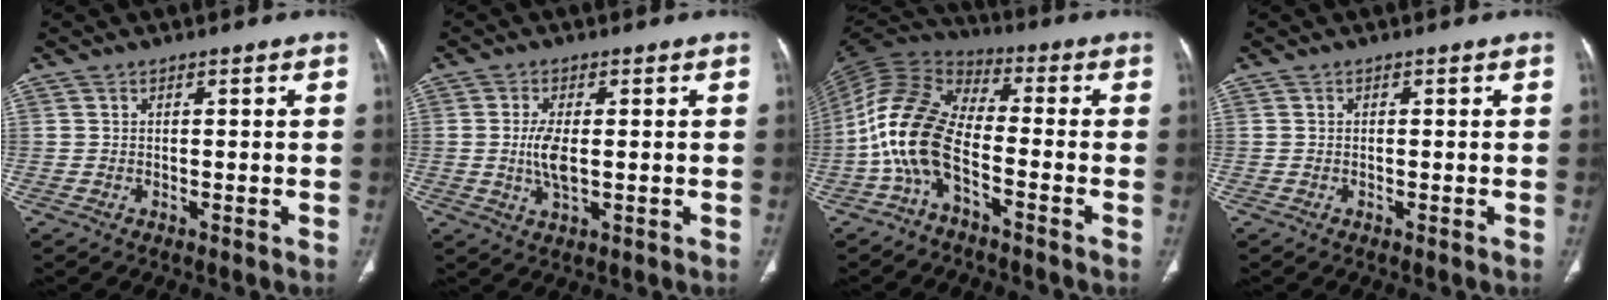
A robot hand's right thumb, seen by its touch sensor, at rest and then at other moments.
{"total": 5.0, "force": [0.0, 2.0, 4.6], "torque": [-0.102, -0.008, 0.004]}
{"total": 13.7, "force": [-4.7, 6.5, 11.1], "torque": [-0.237, 0.053, -0.101]}
{"total": 0.0}